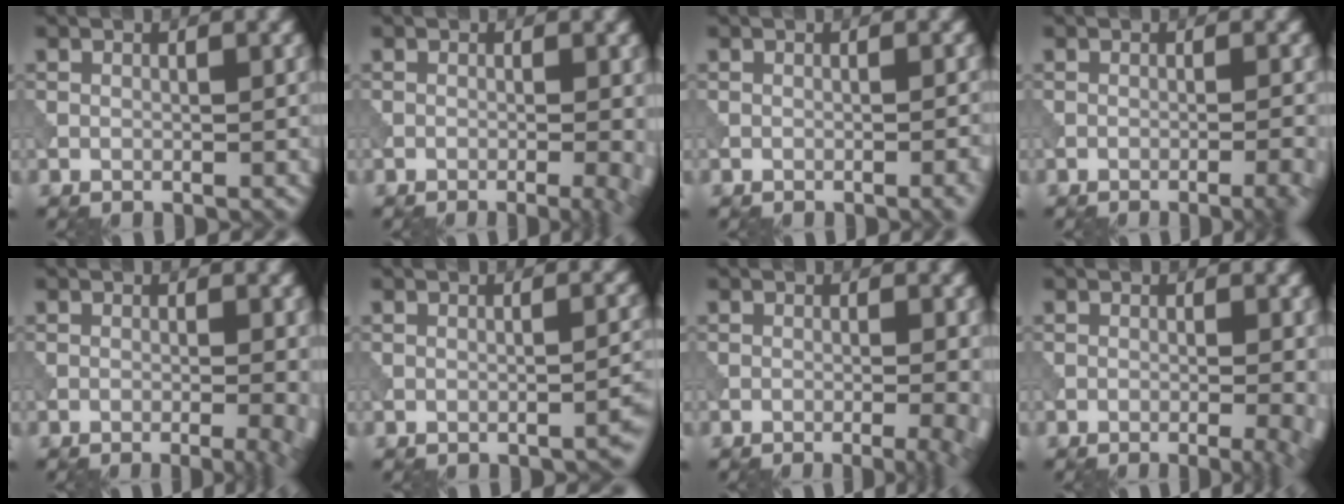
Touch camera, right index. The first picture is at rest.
{"total": 4.6, "force": [-1.1, 1.6, 4.1], "torque": [-0.037, -0.001, -0.013]}
{"total": 1.9, "force": [-0.8, 0.4, 1.6], "torque": [-0.017, 0.002, -0.012]}
{"total": 4.0, "force": [-1.8, 1.2, 3.3], "torque": [-0.023, 0.014, -0.025]}
{"total": 5.1, "force": [-1.2, 1.8, 4.6], "torque": [-0.041, -0.001, -0.013]}
{"total": 2.0, "force": [-1.4, 0.4, 1.4], "torque": [-0.012, 0.010, -0.022]}
{"total": 5.8, "force": [-1.5, 2.2, 5.2], "torque": [-0.042, 0.003, -0.018]}
{"total": 5.2, "force": [-1.2, 1.9, 4.7], "torque": [-0.044, -0.001, -0.013]}